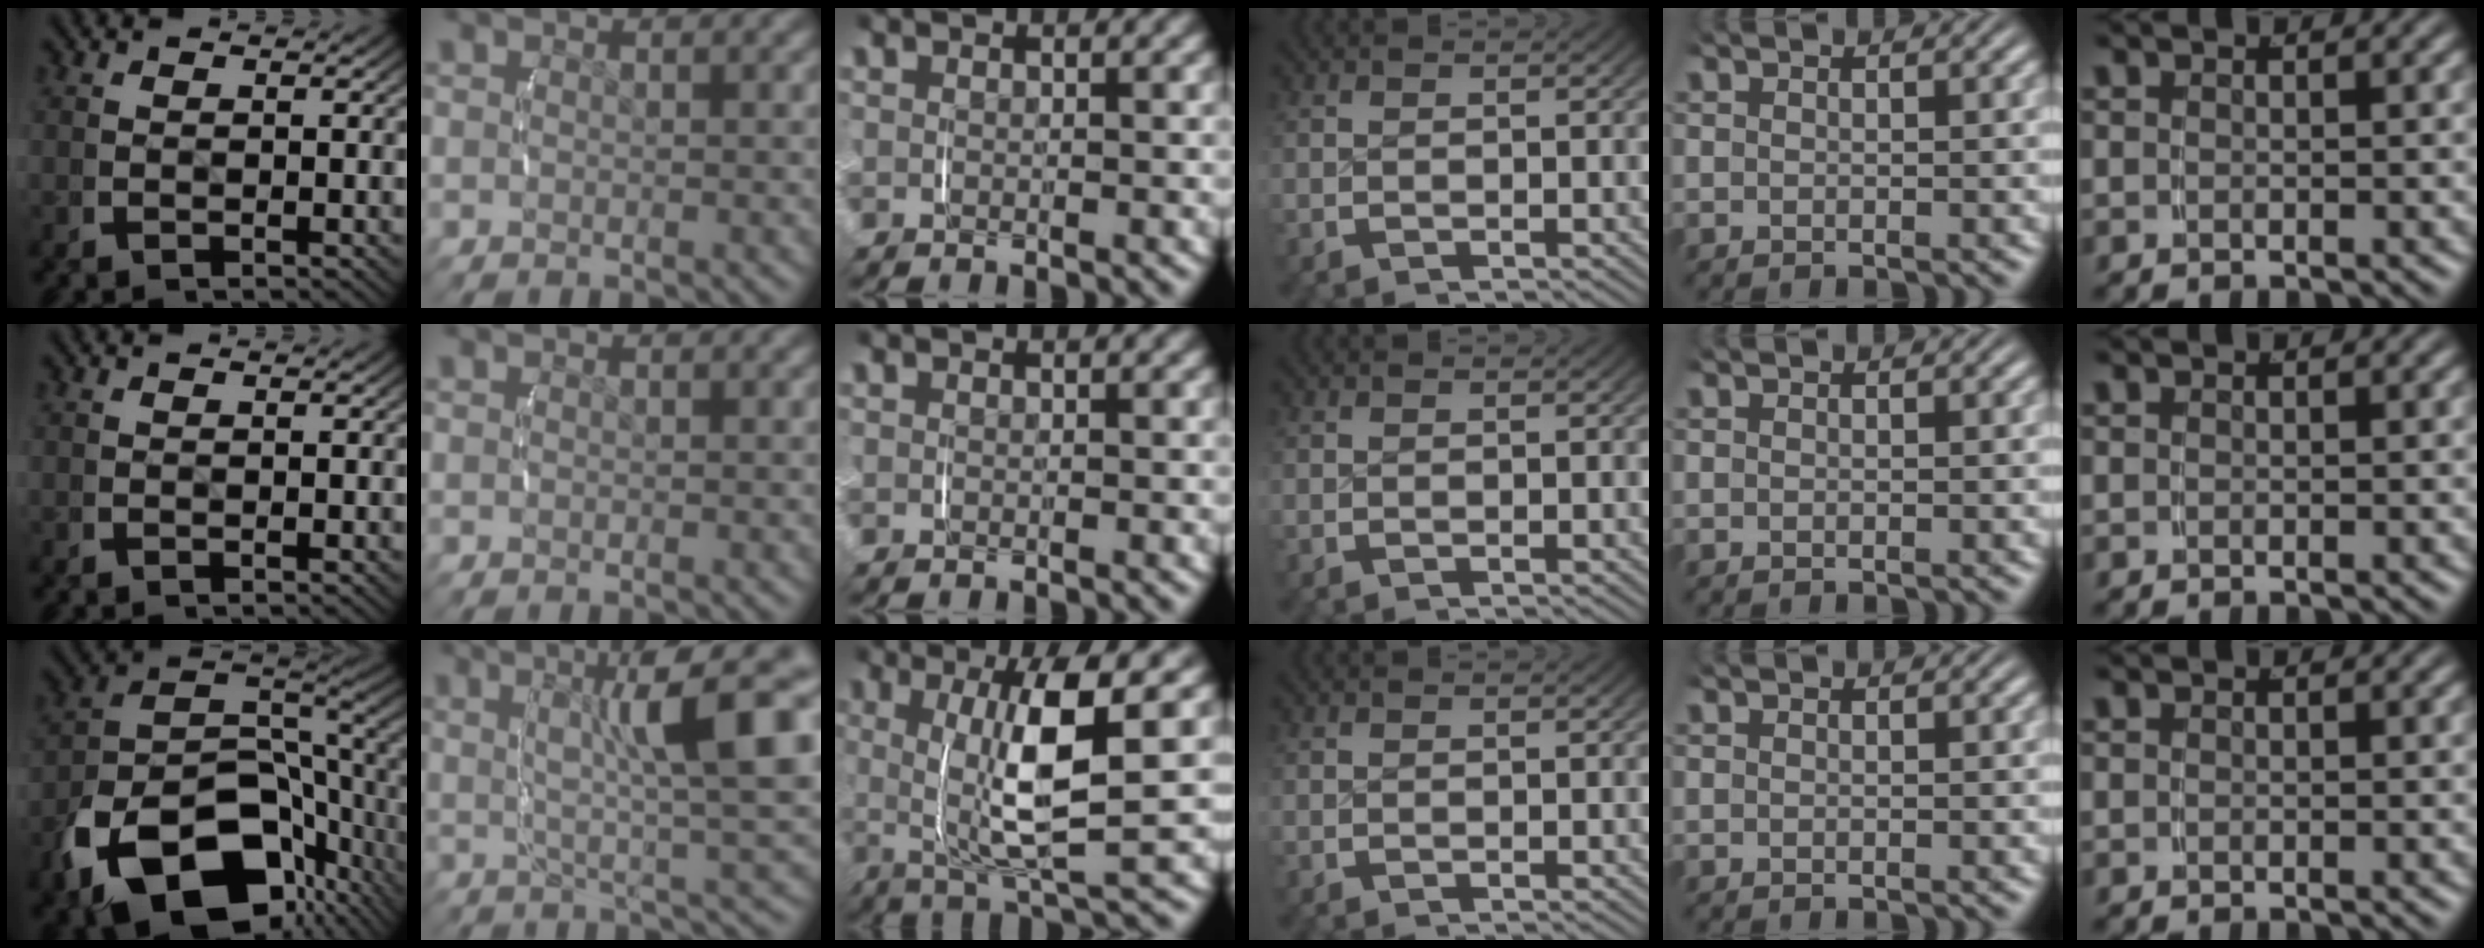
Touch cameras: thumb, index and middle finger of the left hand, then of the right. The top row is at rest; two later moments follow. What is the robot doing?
{"motion": "lift_and_place", "object": "ethernet cable"}